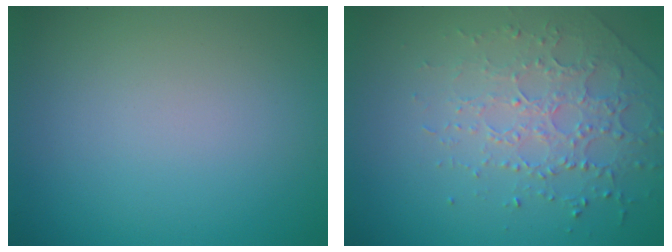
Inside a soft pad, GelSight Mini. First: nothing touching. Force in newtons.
{"total": 2.6, "press": 2.4, "slide": 1.1}